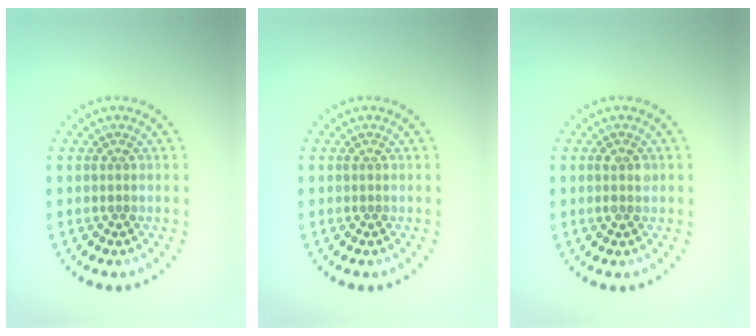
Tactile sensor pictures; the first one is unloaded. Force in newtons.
{"total": 0.0}
{"total": 1.2, "press": 1.2, "slide": 0.3}